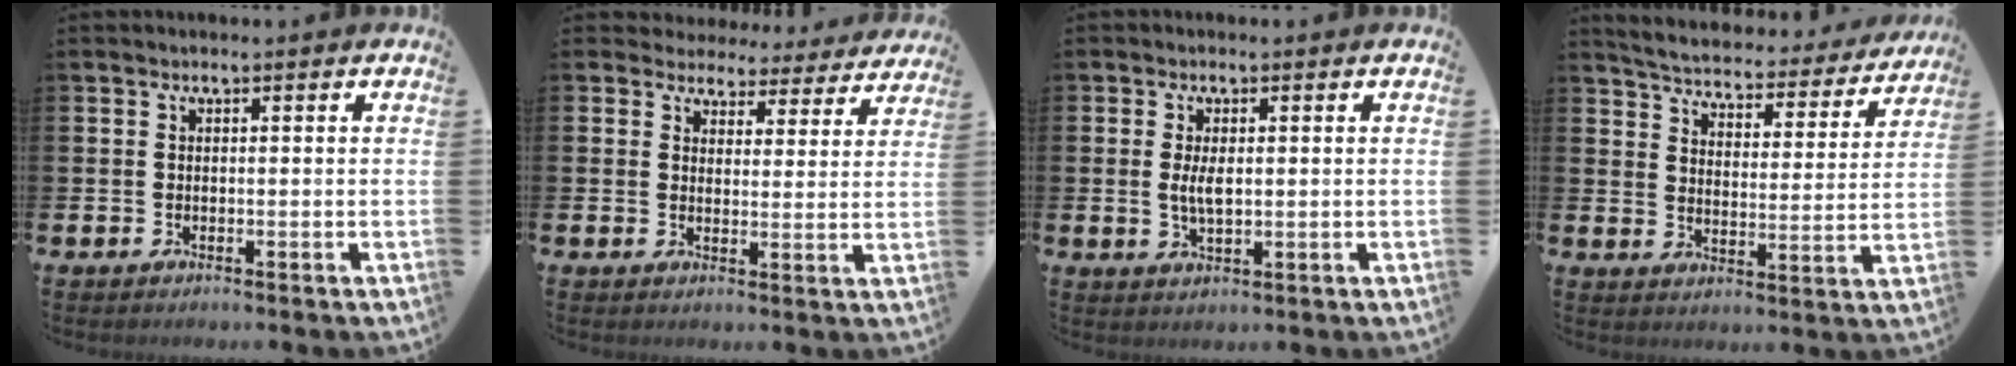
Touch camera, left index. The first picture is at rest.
{"total": 3.8, "force": [3.4, 1.6, 0.2], "torque": [-0.021, -0.027, 0.057]}
{"total": 3.2, "force": [0.4, 1.4, 2.8], "torque": [-0.045, -0.002, 0.004]}
{"total": 4.8, "force": [4.6, 0.9, 0.8], "torque": [-0.043, -0.039, 0.074]}